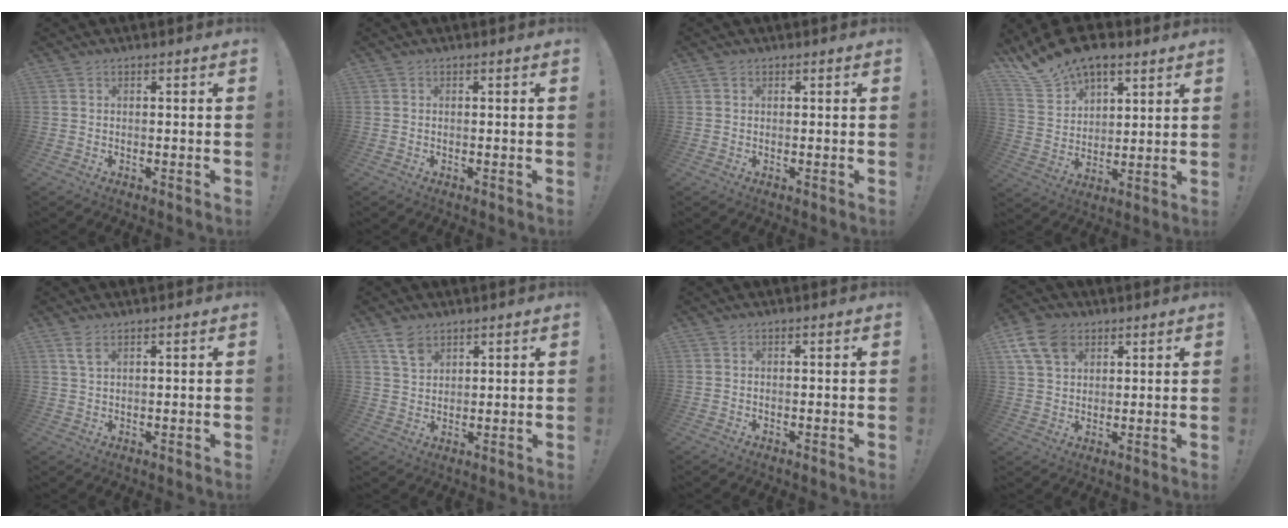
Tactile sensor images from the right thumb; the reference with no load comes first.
{"total": 0.0}
{"total": 0.7, "force": [0.4, 0.6, 0.0], "torque": [0.007, 0.000, 0.007]}
{"total": 12.8, "force": [10.5, 6.0, 4.2], "torque": [-0.099, -0.074, 0.201]}
{"total": 3.3, "force": [1.8, 1.2, 2.5], "torque": [-0.045, -0.002, 0.032]}
{"total": 6.1, "force": [4.2, 3.4, 2.8], "torque": [-0.044, -0.019, 0.079]}
{"total": 0.0}
{"total": 10.1, "force": [5.2, 7.0, 5.1], "torque": [-0.097, -0.016, 0.103]}